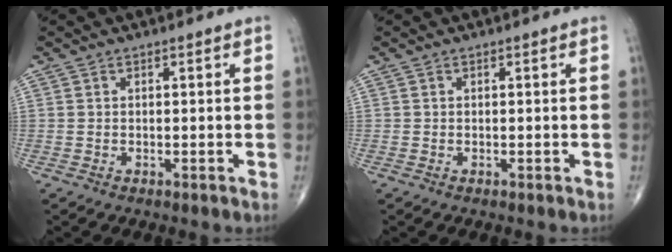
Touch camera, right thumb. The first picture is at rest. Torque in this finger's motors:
{"motor_torque": [-0.01, 0.15, 0.13, 0.09, 0.03]}